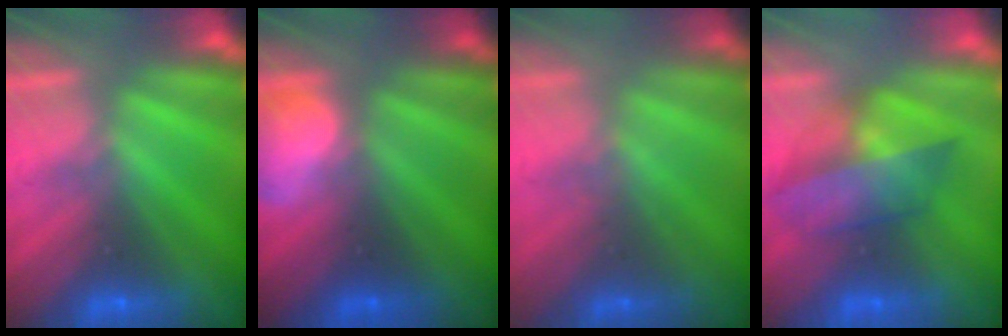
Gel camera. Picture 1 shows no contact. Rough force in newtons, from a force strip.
{"total": 2.8}
{"total": 1.8}
{"total": 3.9}